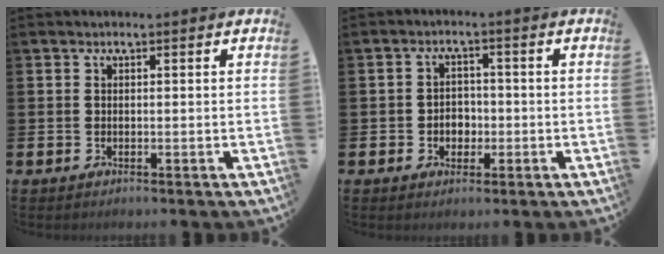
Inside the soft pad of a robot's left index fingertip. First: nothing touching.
{"total": 2.7, "force": [-0.6, 2.4, 1.2], "torque": [-0.021, 0.004, -0.018]}